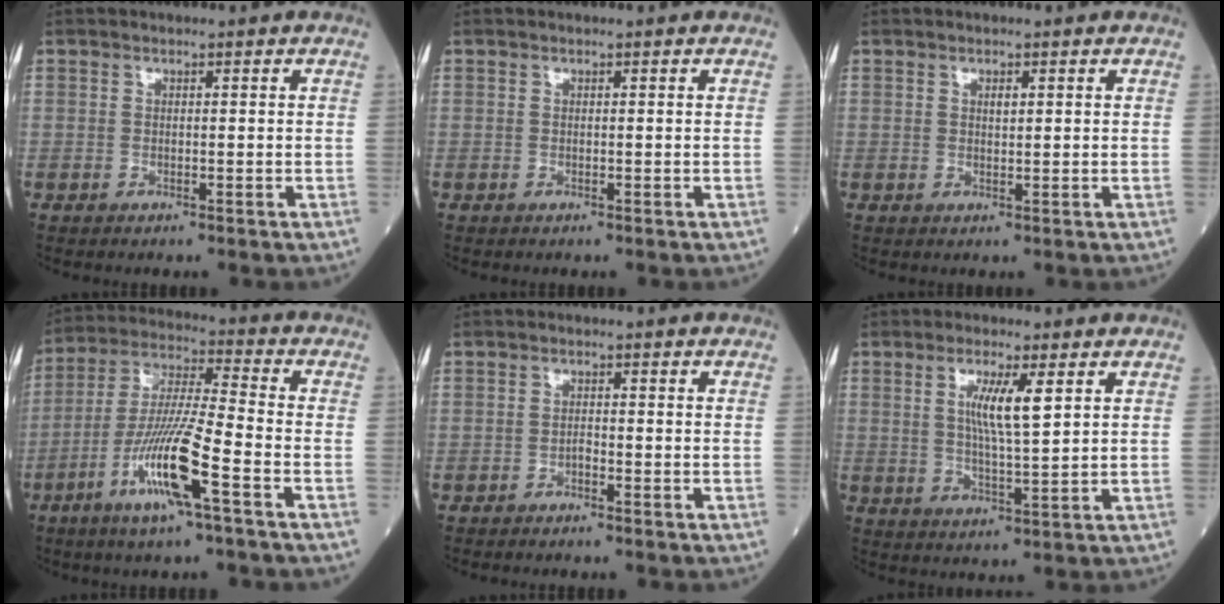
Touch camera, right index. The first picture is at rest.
{"total": 0.0}
{"total": 0.9, "force": [0.4, 0.4, 0.7], "torque": [-0.009, -0.001, 0.005]}
{"total": 12.8, "force": [-5.6, 0.1, 11.5], "torque": [-0.233, -0.010, -0.108]}
{"total": 1.2, "force": [-1.0, 0.0, 0.6], "torque": [-0.010, 0.003, -0.018]}
{"total": 6.3, "force": [2.1, 0.4, 5.9], "torque": [-0.111, -0.004, 0.040]}